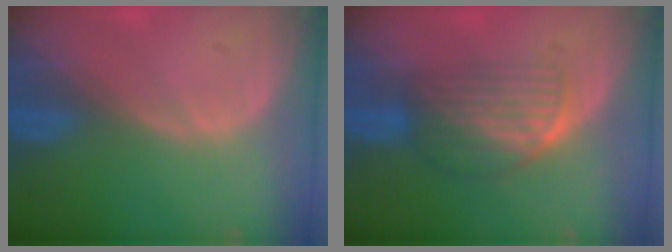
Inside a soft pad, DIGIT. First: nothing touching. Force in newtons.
{"total": 6.9, "press": 5.8, "slide": 3.7}